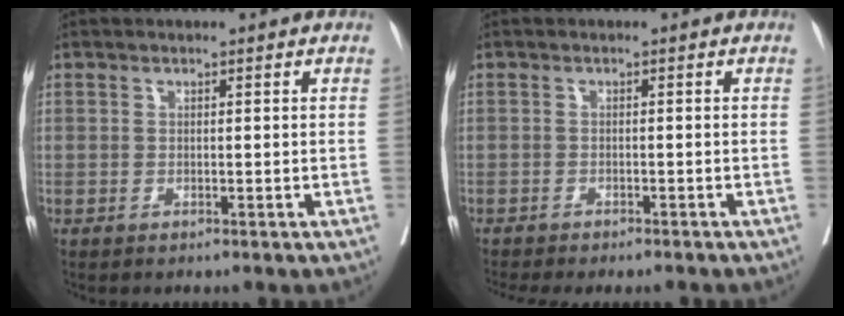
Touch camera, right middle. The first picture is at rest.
{"total": 7.8, "force": [-7.0, 1.1, 3.2], "torque": [-0.032, -0.004, -0.092]}